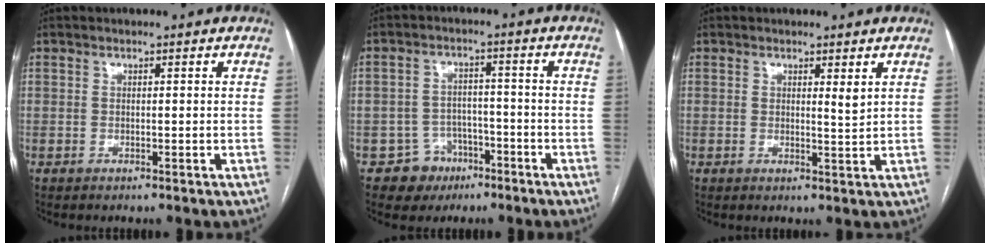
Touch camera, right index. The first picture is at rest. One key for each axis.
{"total": 5.8, "fx": -3.1, "fy": 5.0, "fz": 0.2, "tx": 0.010, "ty": 0.015, "tz": -0.043}
{"total": 1.9, "fx": 1.1, "fy": 0.2, "fz": 1.6, "tx": -0.027, "ty": -0.011, "tz": 0.018}